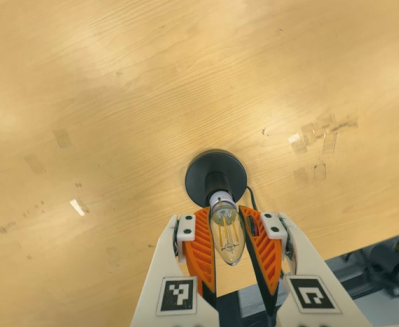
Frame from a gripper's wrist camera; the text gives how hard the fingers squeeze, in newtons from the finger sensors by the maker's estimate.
{"total": 14.2, "left": 13.8, "right": 14.7}